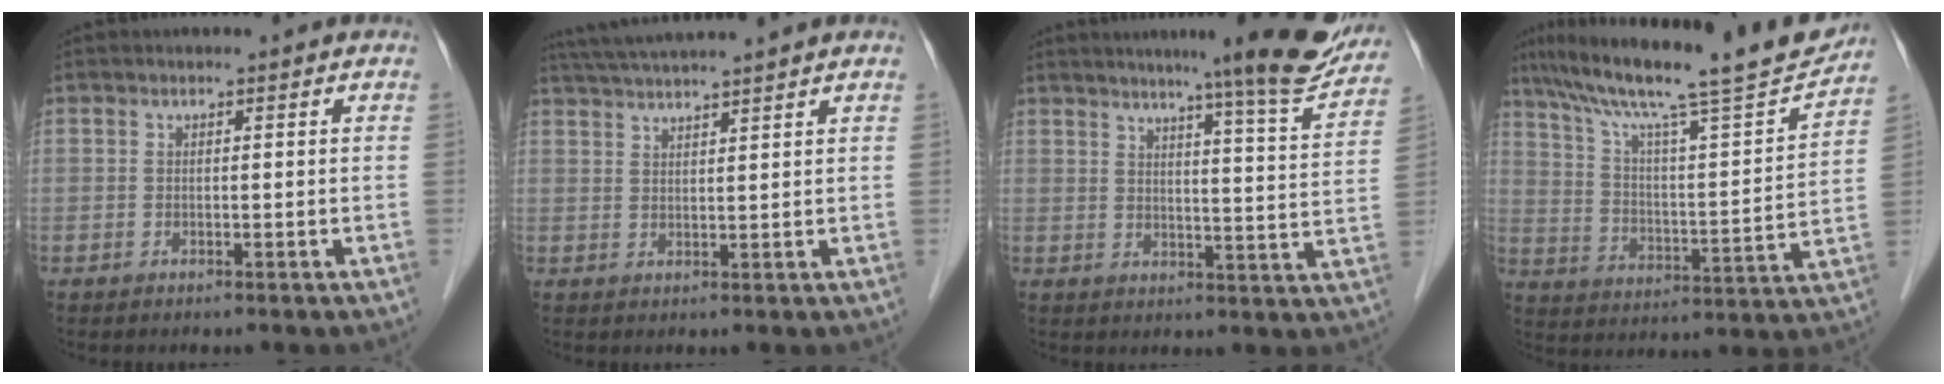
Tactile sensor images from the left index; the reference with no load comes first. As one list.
[{"total": 8.1, "force": [7.2, -1.1, 3.4], "torque": [-0.063, 0.030, 0.116]}, {"total": 14.9, "force": [12.6, 0.2, 8.0], "torque": [-0.094, -0.024, 0.147]}, {"total": 21.9, "force": [18.4, 1.2, 11.8], "torque": [-0.201, 0.001, 0.277]}]